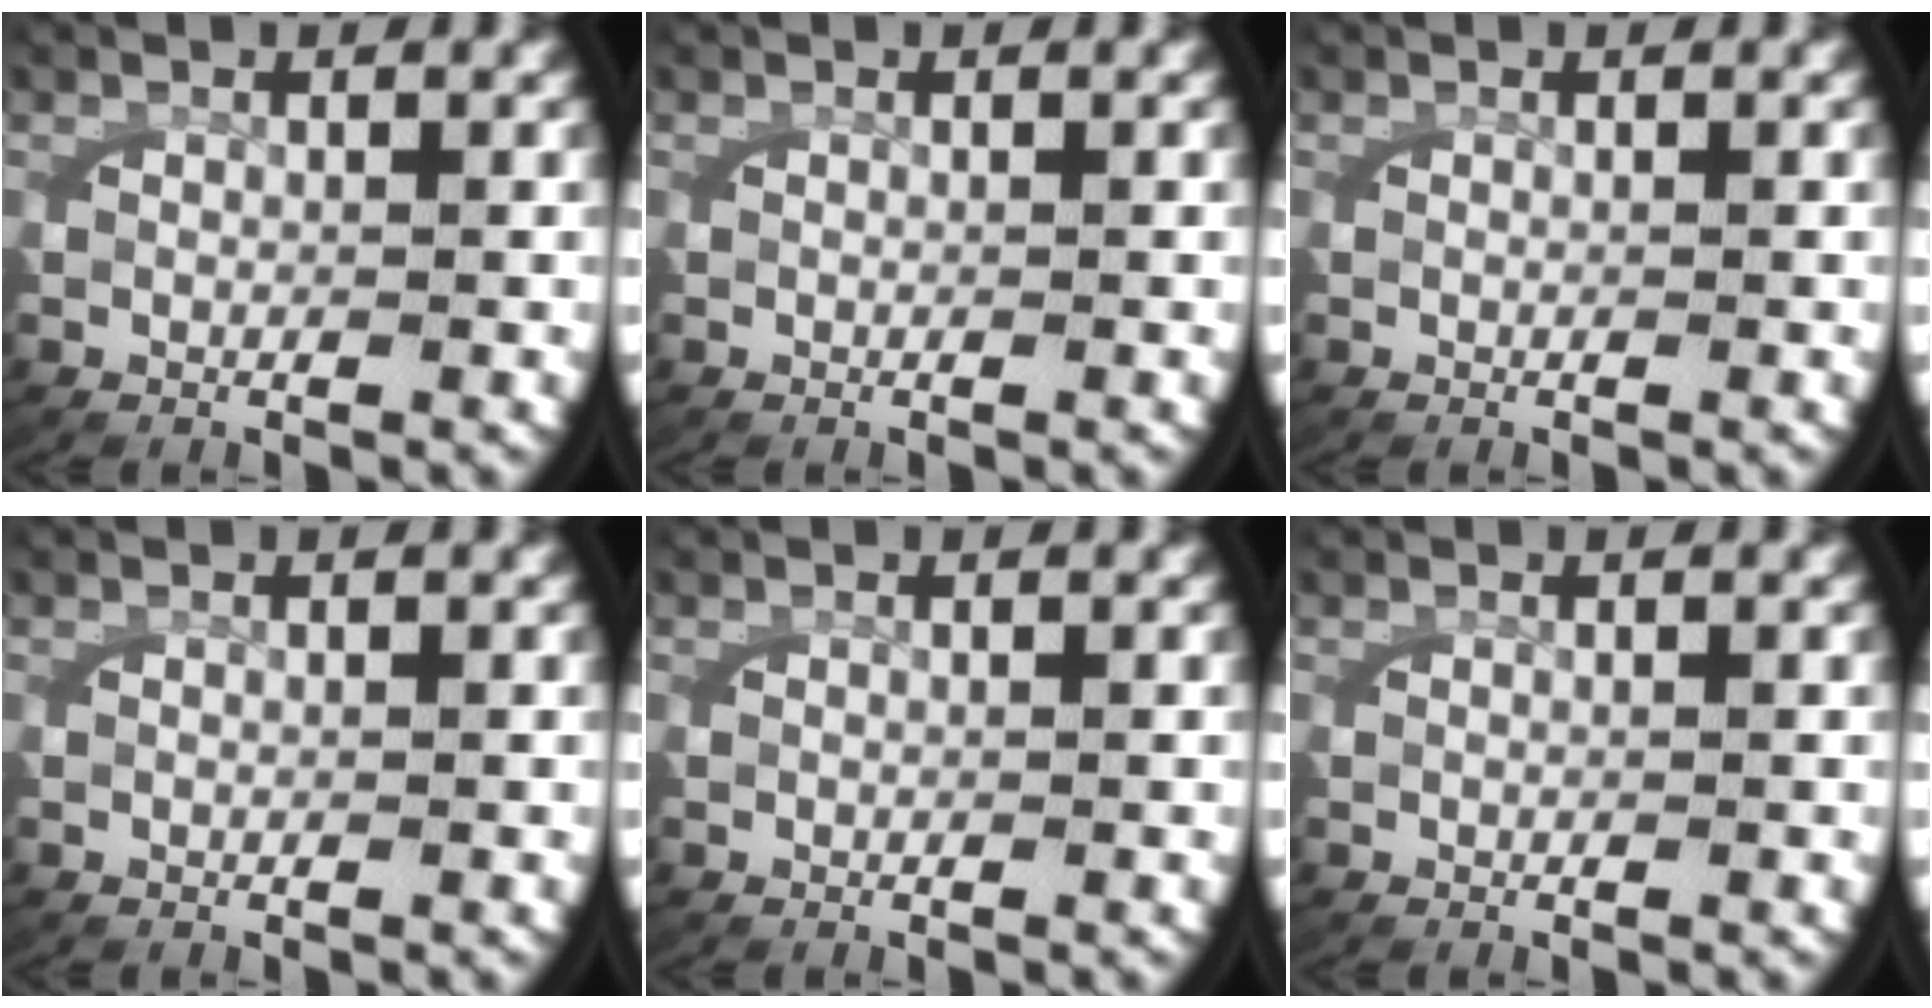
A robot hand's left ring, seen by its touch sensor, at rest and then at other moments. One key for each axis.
{"total": 0.0}
{"total": 0.0}
{"total": 0.0}
{"total": 0.0}
{"total": 0.0}